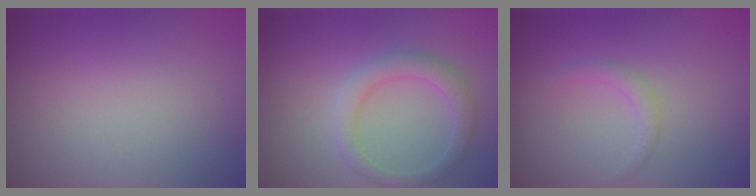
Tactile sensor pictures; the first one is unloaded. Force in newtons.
{"total": 2.7, "press": 2.7, "slide": 0.2}
{"total": 1.1, "press": 1.1, "slide": 0.1}